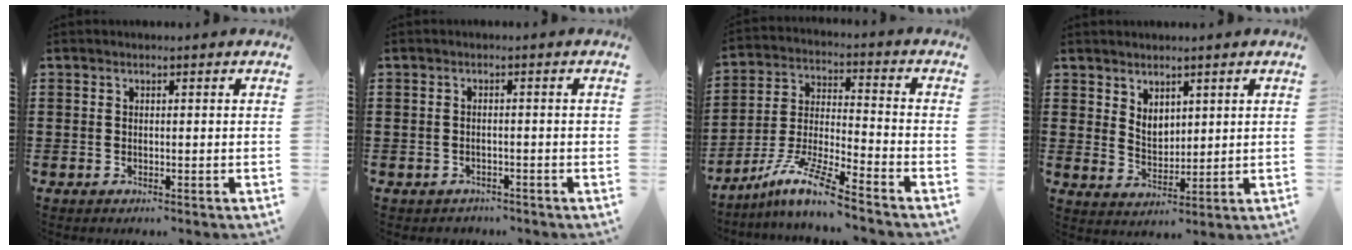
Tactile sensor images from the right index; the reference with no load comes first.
{"total": 0.9, "force": [-0.7, 0.5, 0.2], "torque": [-0.008, -0.001, -0.016]}
{"total": 10.0, "force": [-8.1, 0.0, 5.8], "torque": [-0.126, 0.000, -0.164]}
{"total": 3.5, "force": [2.6, 2.1, 1.2], "torque": [-0.023, -0.001, 0.047]}